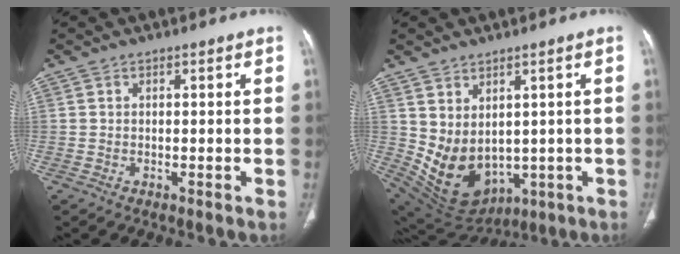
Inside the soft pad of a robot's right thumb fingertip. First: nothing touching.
{"total": 12.0, "force": [0.5, 8.5, 8.4], "torque": [-0.134, -0.015, 0.054]}